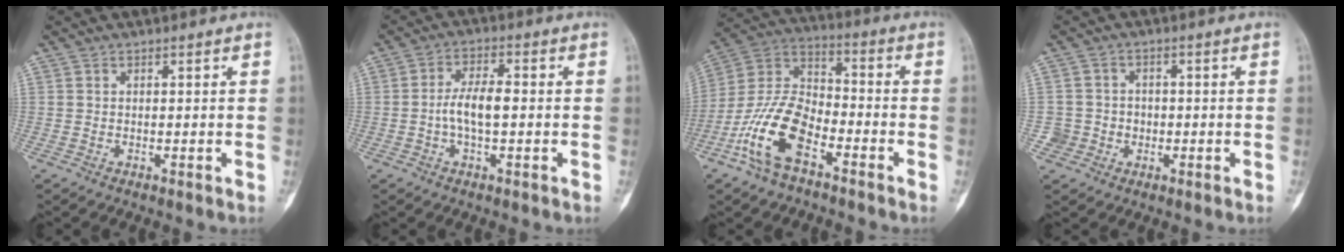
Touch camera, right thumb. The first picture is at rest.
{"total": 5.7, "force": [-0.7, 2.3, 5.2], "torque": [-0.103, 0.016, -0.019]}
{"total": 14.6, "force": [-7.2, 7.3, 10.4], "torque": [-0.204, 0.046, -0.148]}
{"total": 4.0, "force": [-0.9, 3.9, -0.1], "torque": [0.034, 0.015, -0.018]}